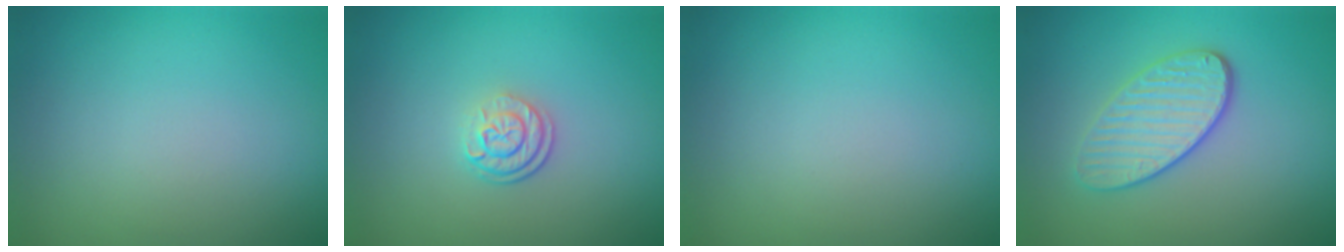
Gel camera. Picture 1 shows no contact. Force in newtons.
{"total": 2.6, "press": 1.9, "slide": 1.8}
{"total": 0.0}
{"total": 3.7, "press": 3.2, "slide": 1.7}